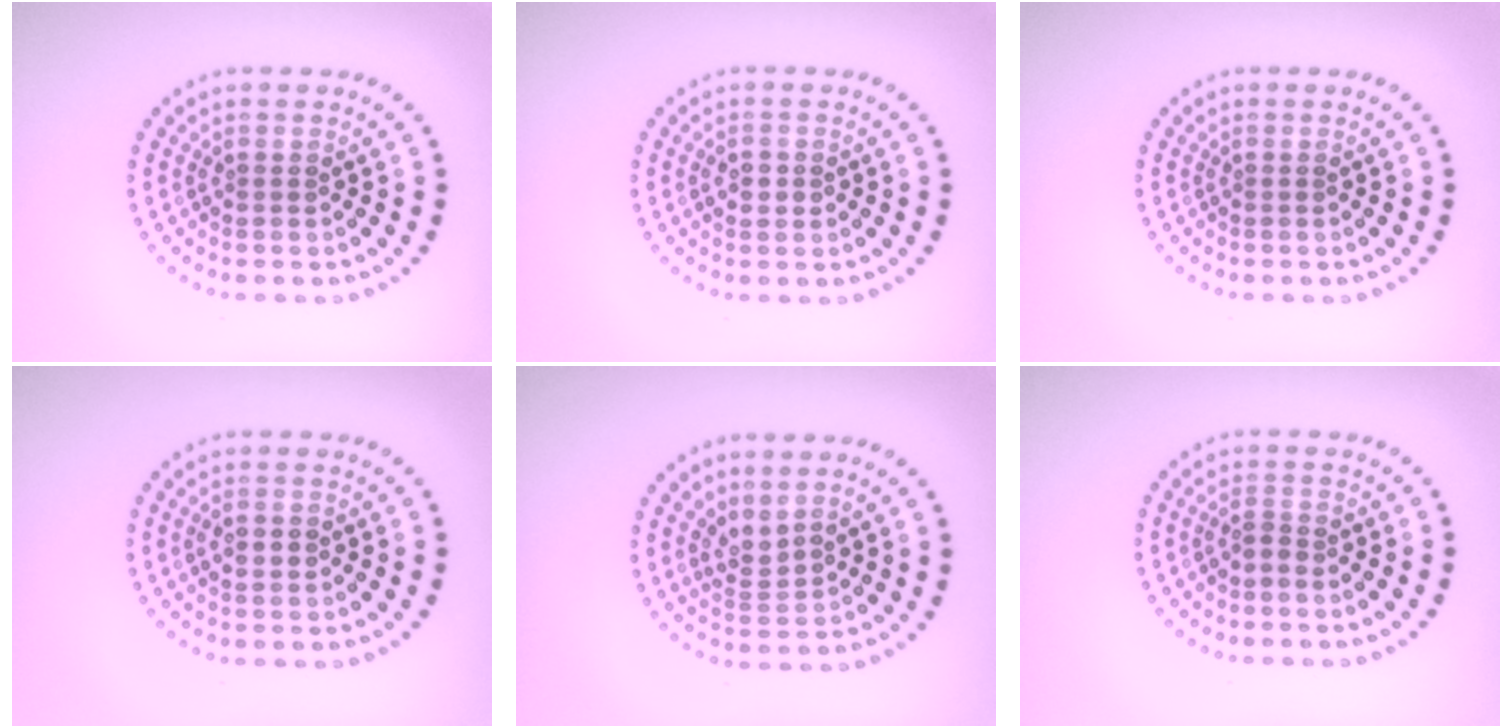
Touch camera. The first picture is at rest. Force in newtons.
{"total": 1.2, "press": 1.2, "slide": 0.1}
{"total": 0.0}
{"total": 1.0, "press": 1.0, "slide": 0.0}
{"total": 2.2, "press": 1.6, "slide": 1.6}
{"total": 1.1, "press": 0.9, "slide": 0.7}